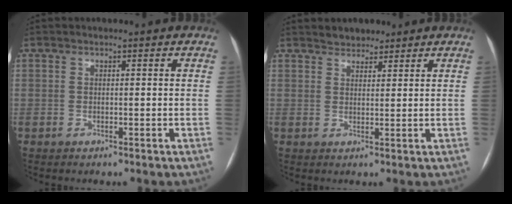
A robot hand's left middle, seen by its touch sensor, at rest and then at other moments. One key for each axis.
{"total": 2.8, "fx": 2.4, "fy": 1.4, "fz": 0.3, "tx": -0.007, "ty": 0.010, "tz": 0.037}